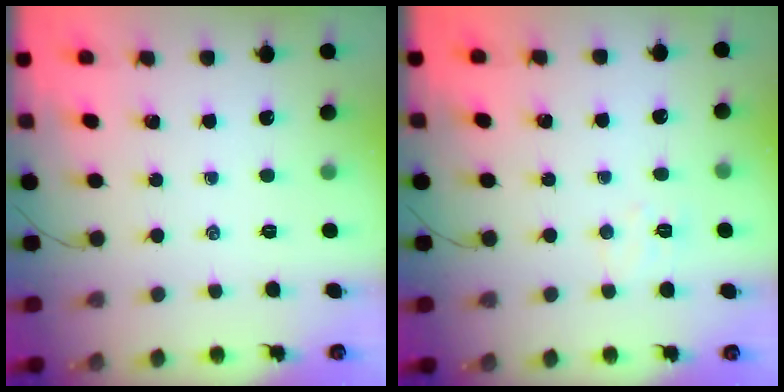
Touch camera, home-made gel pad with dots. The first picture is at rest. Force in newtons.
{"total": 3.8, "press": 3.7, "slide": 0.9}